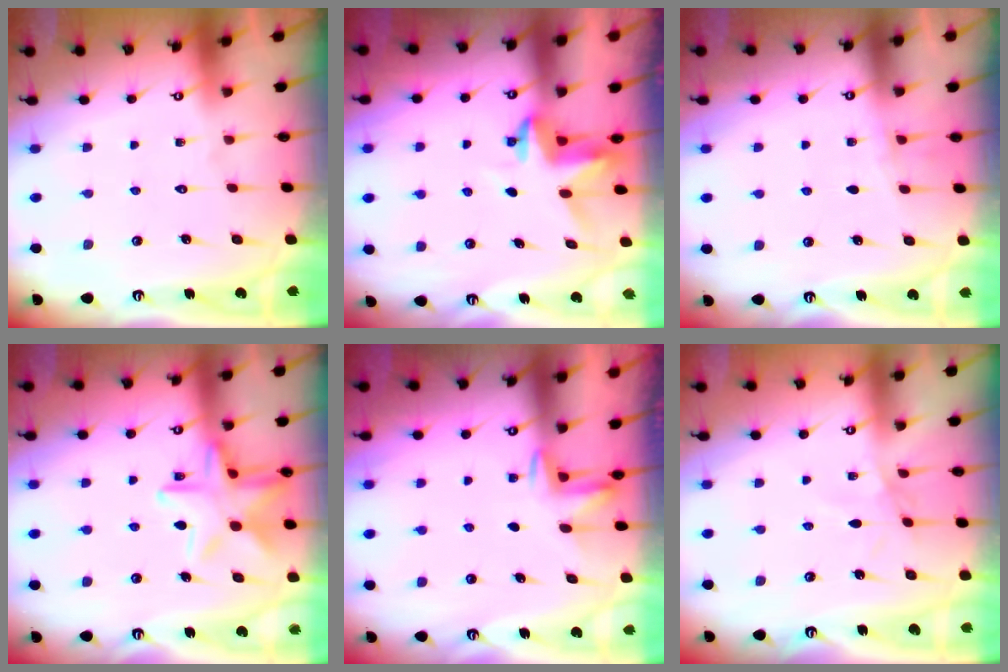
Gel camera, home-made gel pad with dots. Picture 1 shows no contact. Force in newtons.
{"total": 3.7, "press": 3.7, "slide": 0.3}
{"total": 2.7, "press": 2.6, "slide": 0.7}
{"total": 15.7, "press": 15.7, "slide": 1.0}
{"total": 2.3, "press": 2.2, "slide": 0.4}
{"total": 2.7, "press": 2.7, "slide": 0.5}